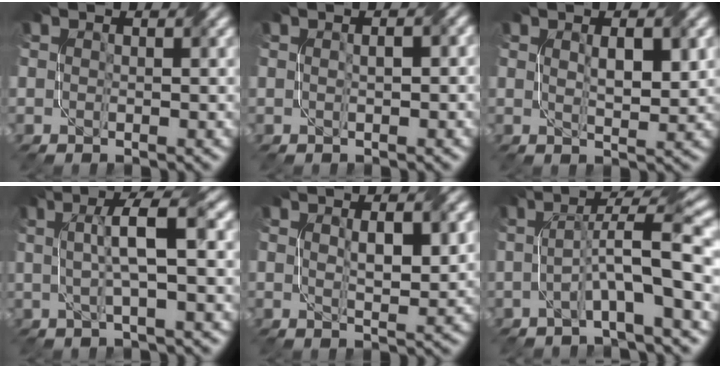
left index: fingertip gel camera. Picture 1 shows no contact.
{"total": 1.7, "force": [0.4, 0.6, 1.5], "torque": [-0.016, 0.002, 0.003]}
{"total": 3.0, "force": [0.7, 0.9, 2.8], "torque": [-0.053, 0.001, 0.018]}
{"total": 5.0, "force": [0.7, 0.8, 4.9], "torque": [-0.087, 0.012, 0.014]}
{"total": 3.0, "force": [0.8, 0.8, 2.7], "torque": [-0.053, 0.001, 0.019]}
{"total": 6.7, "force": [-0.6, 0.9, 6.6], "torque": [-0.111, 0.021, -0.018]}